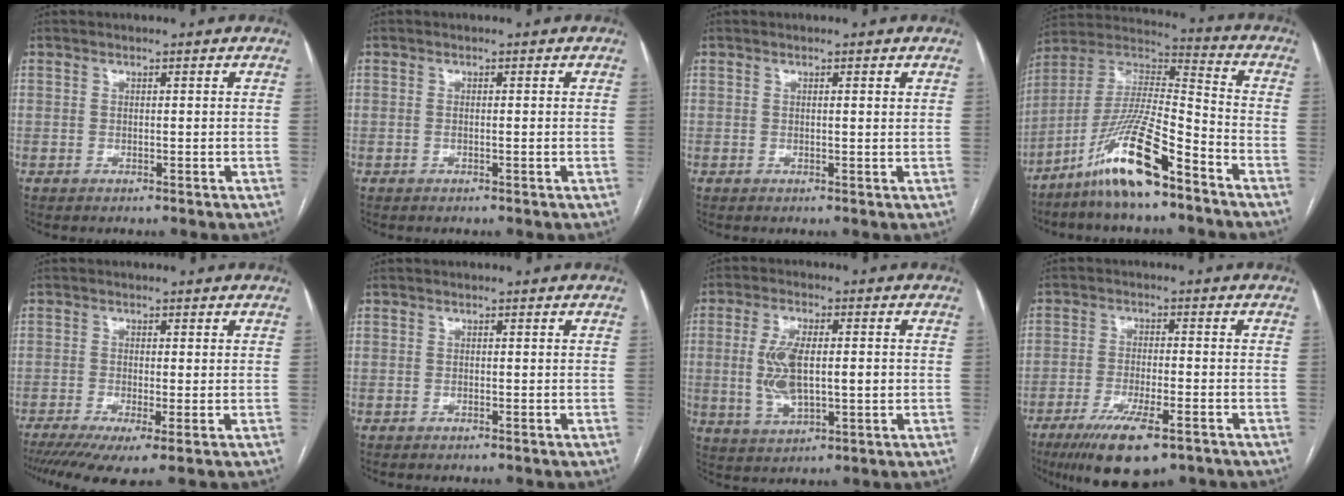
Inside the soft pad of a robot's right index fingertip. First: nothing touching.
{"total": 0.7, "force": [-0.1, 0.1, 0.7], "torque": [-0.015, -0.001, 0.000]}
{"total": 0.7, "force": [0.3, 0.0, 0.6], "torque": [-0.011, 0.001, 0.004]}
{"total": 15.1, "force": [-9.8, 1.6, 11.4], "torque": [-0.232, -0.002, -0.183]}
{"total": 7.6, "force": [-4.3, 1.3, 6.1], "torque": [-0.099, -0.016, -0.073]}
{"total": 0.0}
{"total": 9.4, "force": [-0.1, 3.7, 8.6], "torque": [-0.178, 0.007, 0.006]}
{"total": 11.2, "force": [-7.2, 2.5, 8.2], "torque": [-0.142, -0.023, -0.113]}